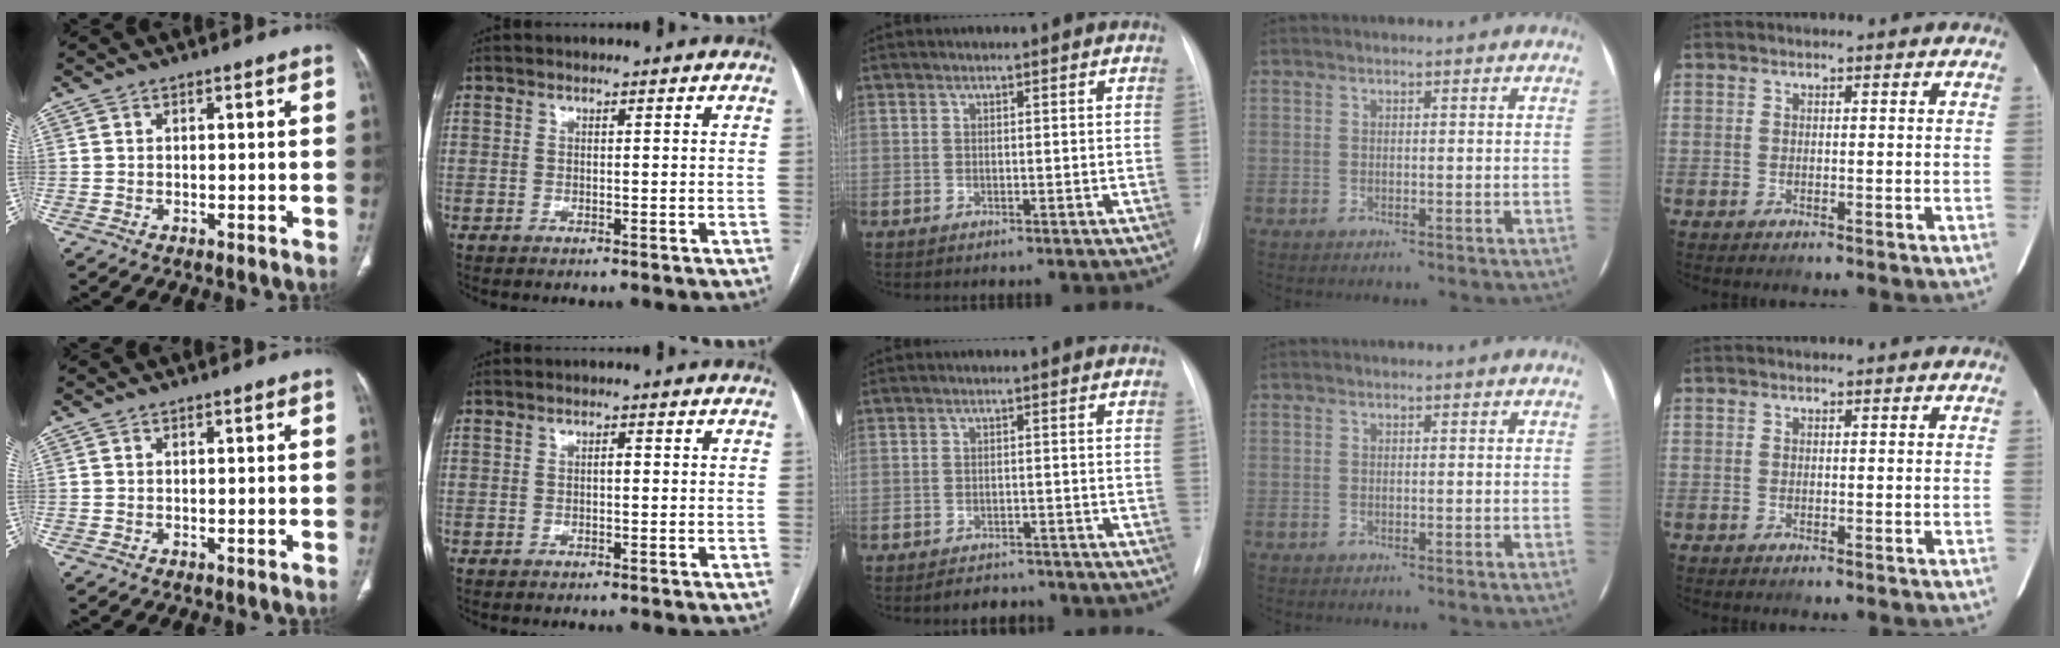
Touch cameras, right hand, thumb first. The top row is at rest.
{"index": {"total": 0.8, "force": [-0.1, 0.3, 0.7], "torque": [-0.011, 0.003, -0.002]}, "middle": {"total": 3.2, "force": [-2.9, 1.4, 0.3], "torque": [-0.005, 0.002, -0.038]}}